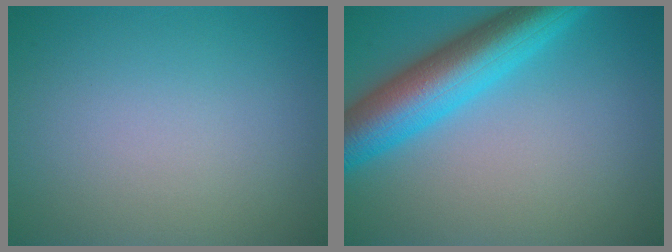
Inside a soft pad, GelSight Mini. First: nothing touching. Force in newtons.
{"total": 8.2, "press": 8.2, "slide": 0.2}